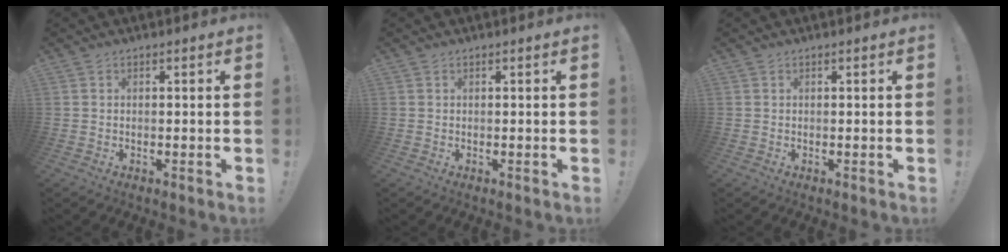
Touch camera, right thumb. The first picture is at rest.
{"total": 0.0}
{"total": 0.0}